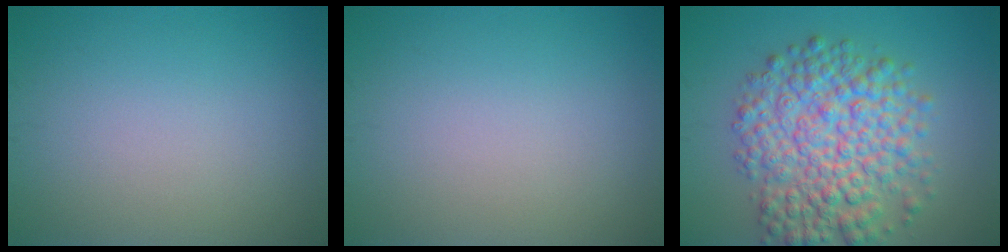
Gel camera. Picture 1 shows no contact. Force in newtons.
{"total": 0.0}
{"total": 8.4, "press": 8.4, "slide": 0.2}